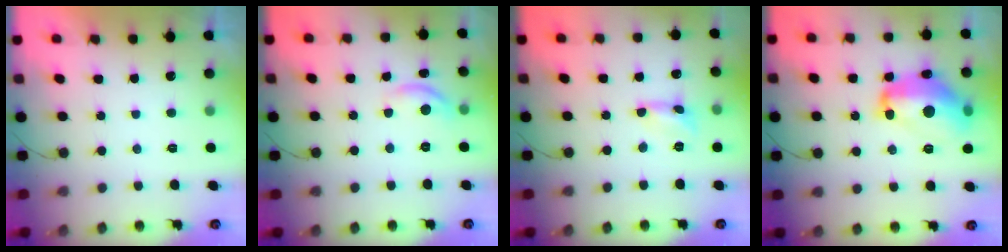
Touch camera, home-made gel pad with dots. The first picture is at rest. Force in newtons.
{"total": 8.3, "press": 8.3, "slide": 0.5}
{"total": 1.6, "press": 1.6, "slide": 0.1}
{"total": 16.9, "press": 16.9, "slide": 1.5}